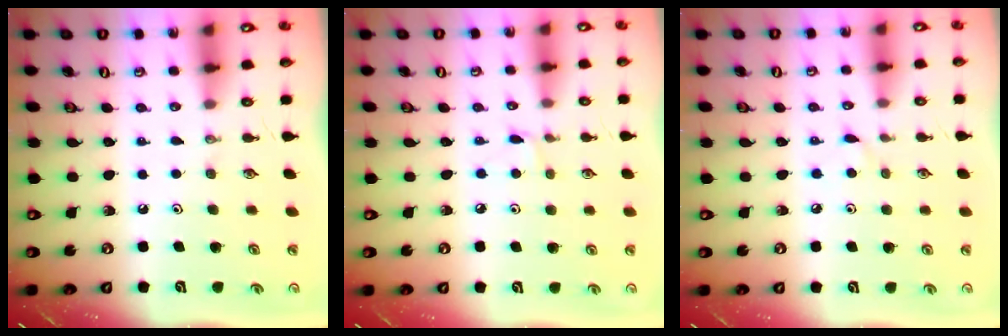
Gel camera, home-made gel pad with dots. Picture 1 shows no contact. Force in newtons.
{"total": 4.0, "press": 4.0, "slide": 0.4}
{"total": 3.6, "press": 3.6, "slide": 0.4}